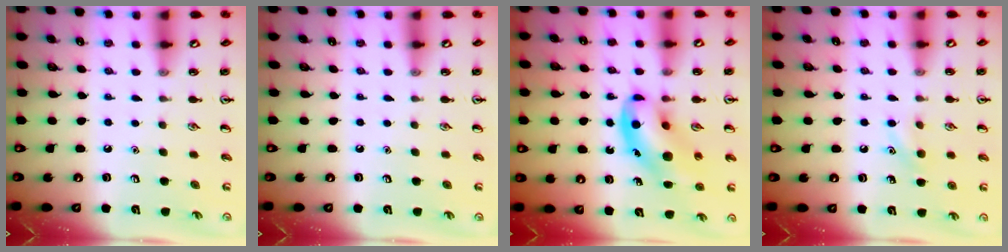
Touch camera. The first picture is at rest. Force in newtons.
{"total": 0.0}
{"total": 10.9, "press": 10.4, "slide": 3.1}
{"total": 6.2, "press": 5.9, "slide": 1.7}